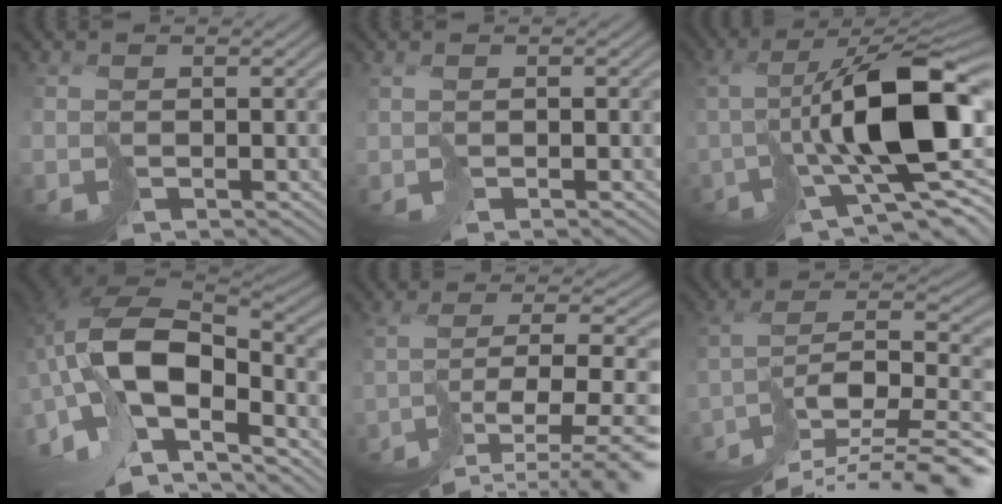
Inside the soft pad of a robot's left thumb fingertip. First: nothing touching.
{"total": 0.0}
{"total": 14.0, "force": [-0.2, 5.0, 13.0], "torque": [-0.218, 0.003, 0.002]}
{"total": 16.2, "force": [-4.6, 8.5, 13.0], "torque": [-0.293, -0.005, -0.085]}
{"total": 13.0, "force": [-8.0, 3.6, 9.6], "torque": [-0.163, -0.013, -0.109]}
{"total": 15.0, "force": [-10.7, 4.7, 9.4], "torque": [-0.164, -0.008, -0.152]}